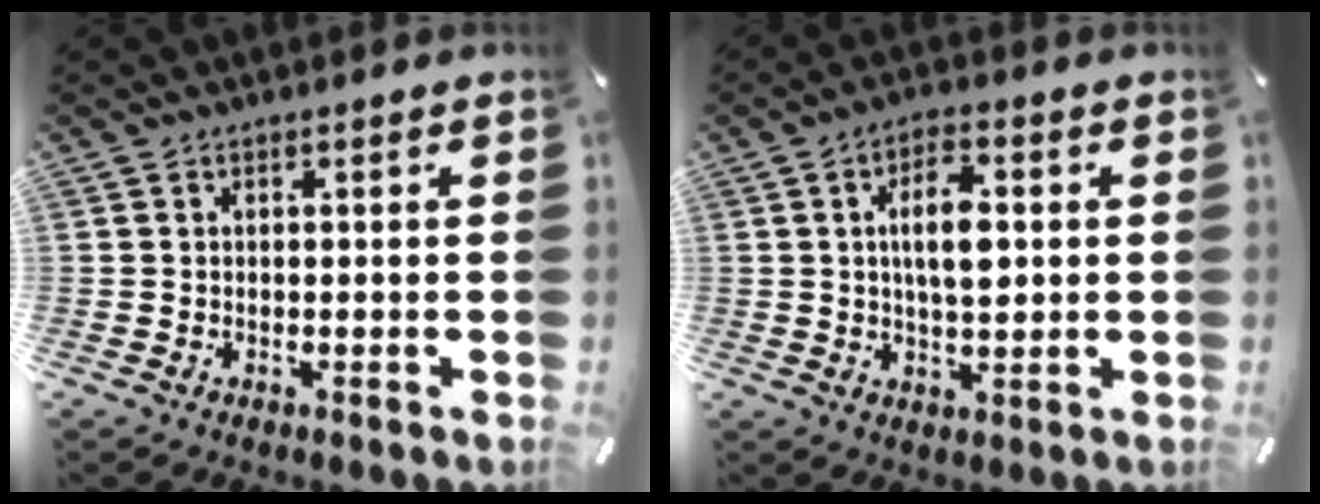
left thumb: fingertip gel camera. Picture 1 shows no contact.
{"total": 9.2, "force": [1.4, 4.3, 8.0], "torque": [-0.145, -0.001, 0.015]}